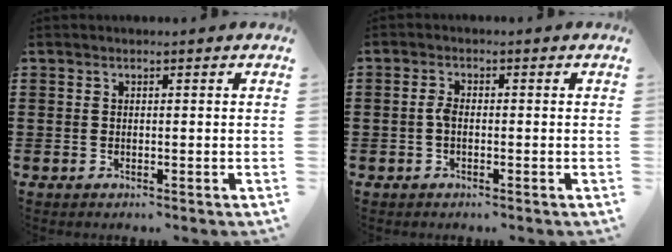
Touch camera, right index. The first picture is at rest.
{"total": 2.0, "force": [-0.4, 0.8, 1.8], "torque": [-0.050, -0.005, -0.013]}